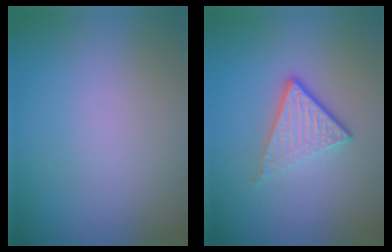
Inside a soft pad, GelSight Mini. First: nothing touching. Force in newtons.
{"total": 3.7, "press": 2.5, "slide": 2.7}